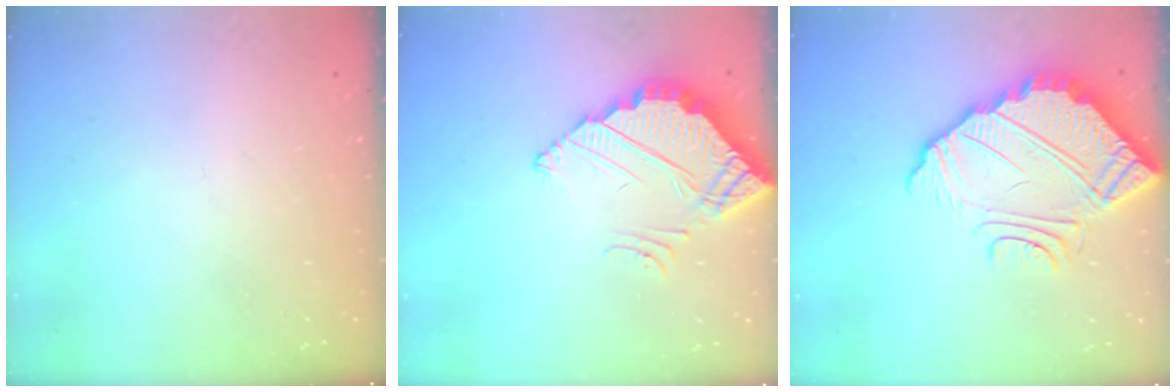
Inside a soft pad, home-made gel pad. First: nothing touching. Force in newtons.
{"total": 4.0, "press": 4.0, "slide": 0.3}
{"total": 10.5, "press": 10.4, "slide": 0.7}